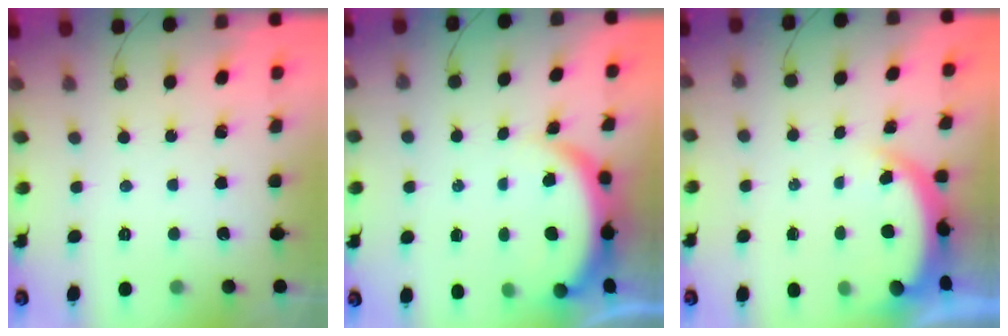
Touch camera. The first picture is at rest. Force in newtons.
{"total": 5.6, "press": 5.5, "slide": 1.3}
{"total": 4.9, "press": 4.8, "slide": 1.0}